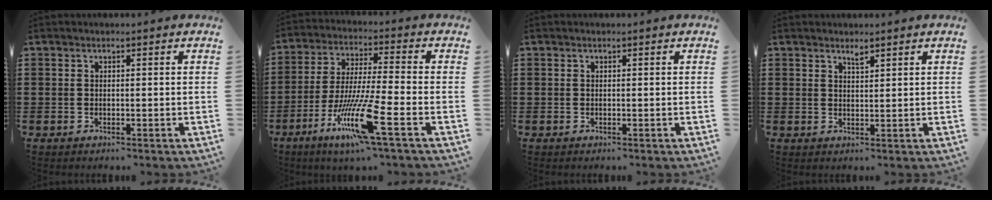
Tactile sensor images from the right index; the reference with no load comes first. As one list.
[{"total": 12.7, "force": [-6.3, 1.0, 11.0], "torque": [-0.233, -0.009, -0.120]}, {"total": 0.0}, {"total": 1.4, "force": [1.2, 0.2, 0.6], "torque": [-0.014, 0.000, 0.022]}]